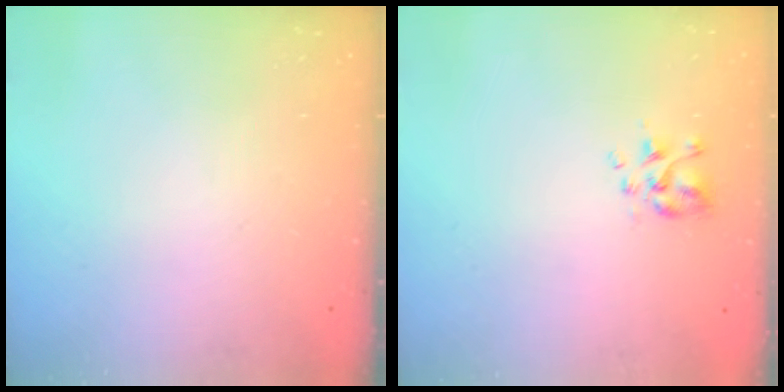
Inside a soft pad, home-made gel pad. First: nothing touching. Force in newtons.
{"total": 2.9, "press": 2.7, "slide": 1.1}